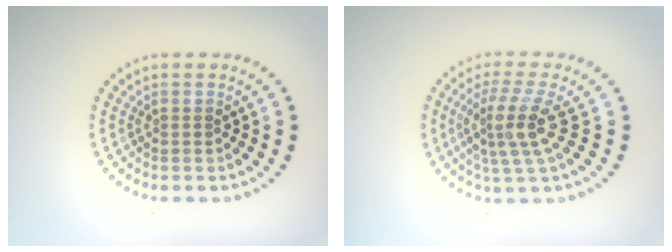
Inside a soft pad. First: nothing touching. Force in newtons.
{"total": 3.9, "press": 2.8, "slide": 2.7}